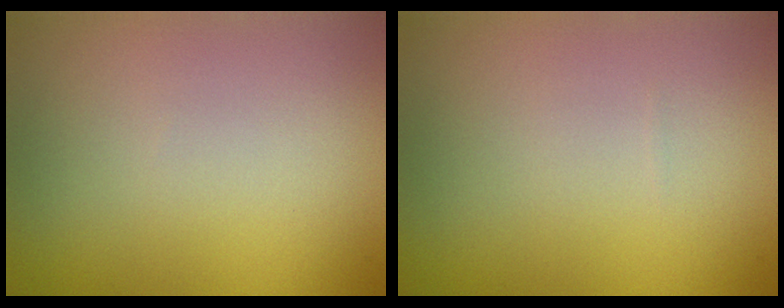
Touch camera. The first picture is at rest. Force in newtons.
{"total": 0.0}